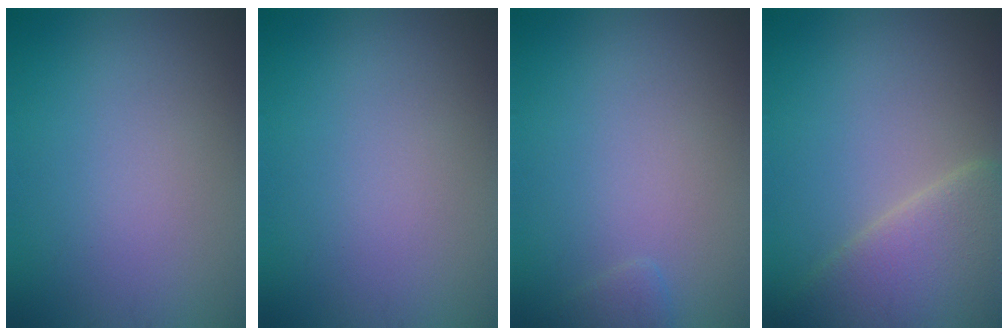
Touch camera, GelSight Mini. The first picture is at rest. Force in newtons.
{"total": 0.0}
{"total": 0.9, "press": 0.9, "slide": 0.1}
{"total": 6.9, "press": 6.8, "slide": 0.5}